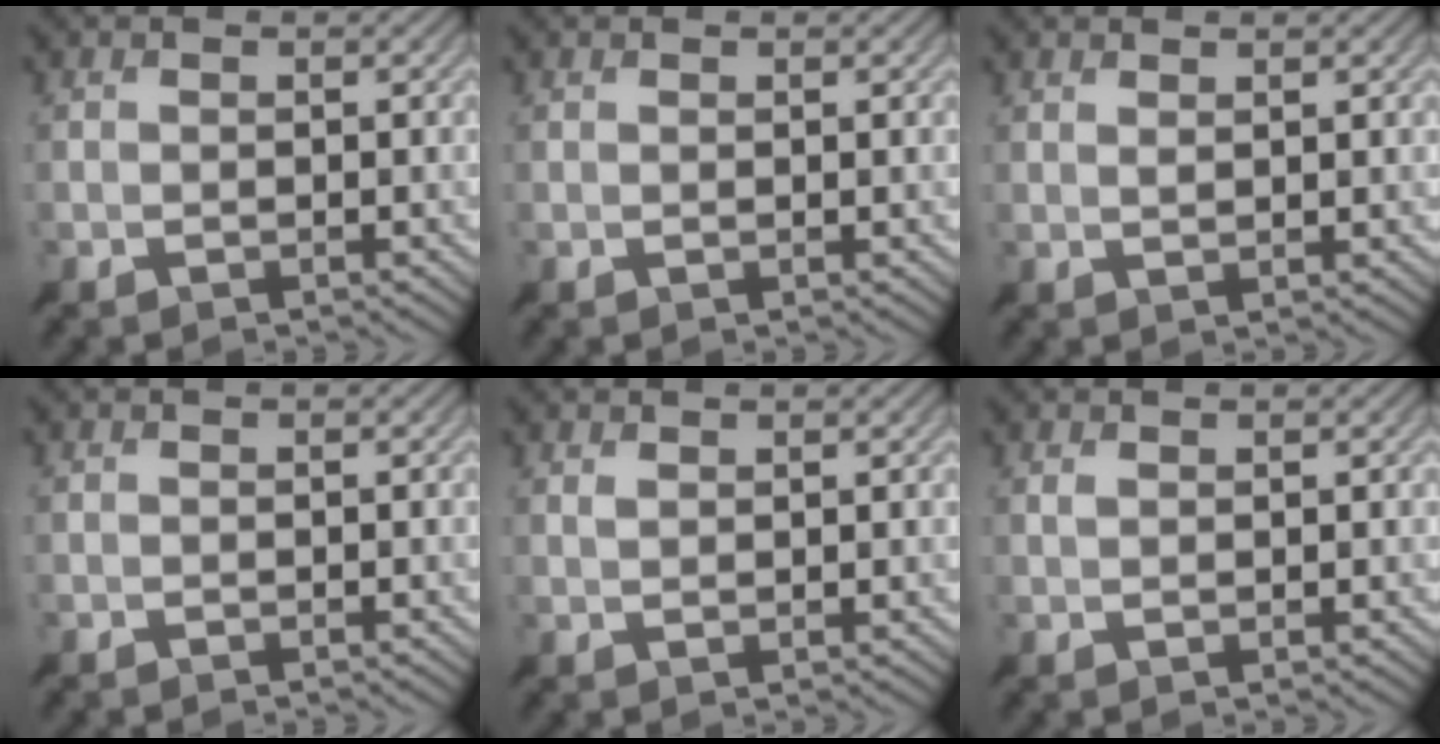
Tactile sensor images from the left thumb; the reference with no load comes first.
{"total": 0.9, "force": [0.8, -0.4, 0.1], "torque": [0.005, 0.004, 0.013]}
{"total": 3.3, "force": [3.3, -0.5, 0.6], "torque": [-0.002, 0.010, 0.052]}
{"total": 0.0}
{"total": 3.1, "force": [3.0, -0.6, 0.6], "torque": [-0.004, 0.010, 0.049]}
{"total": 2.4, "force": [2.3, -0.5, 0.6], "torque": [-0.004, 0.008, 0.040]}